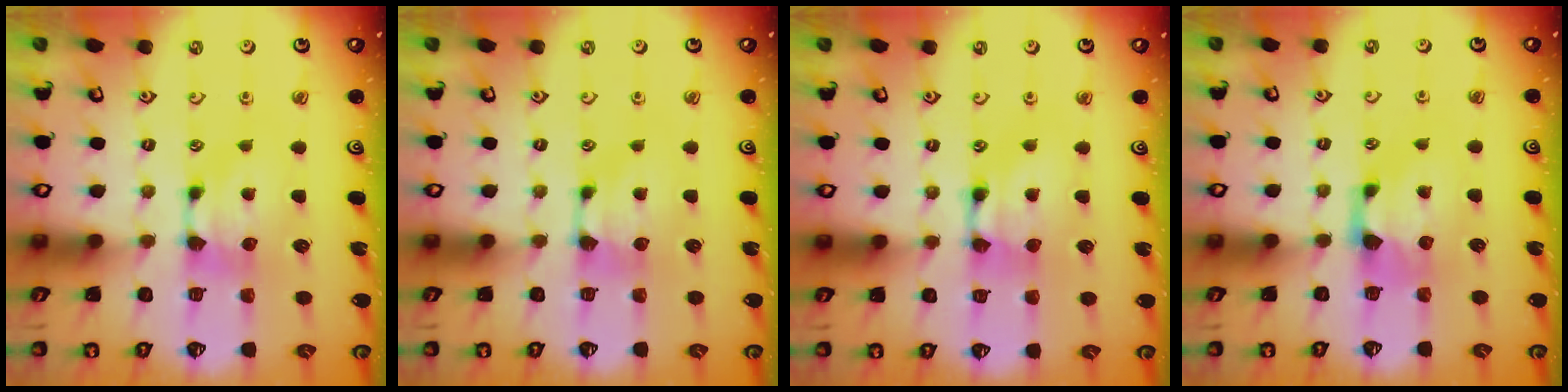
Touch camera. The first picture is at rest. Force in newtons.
{"total": 0.0}
{"total": 2.0, "press": 2.0, "slide": 0.1}
{"total": 1.1, "press": 0.1, "slide": 1.1}